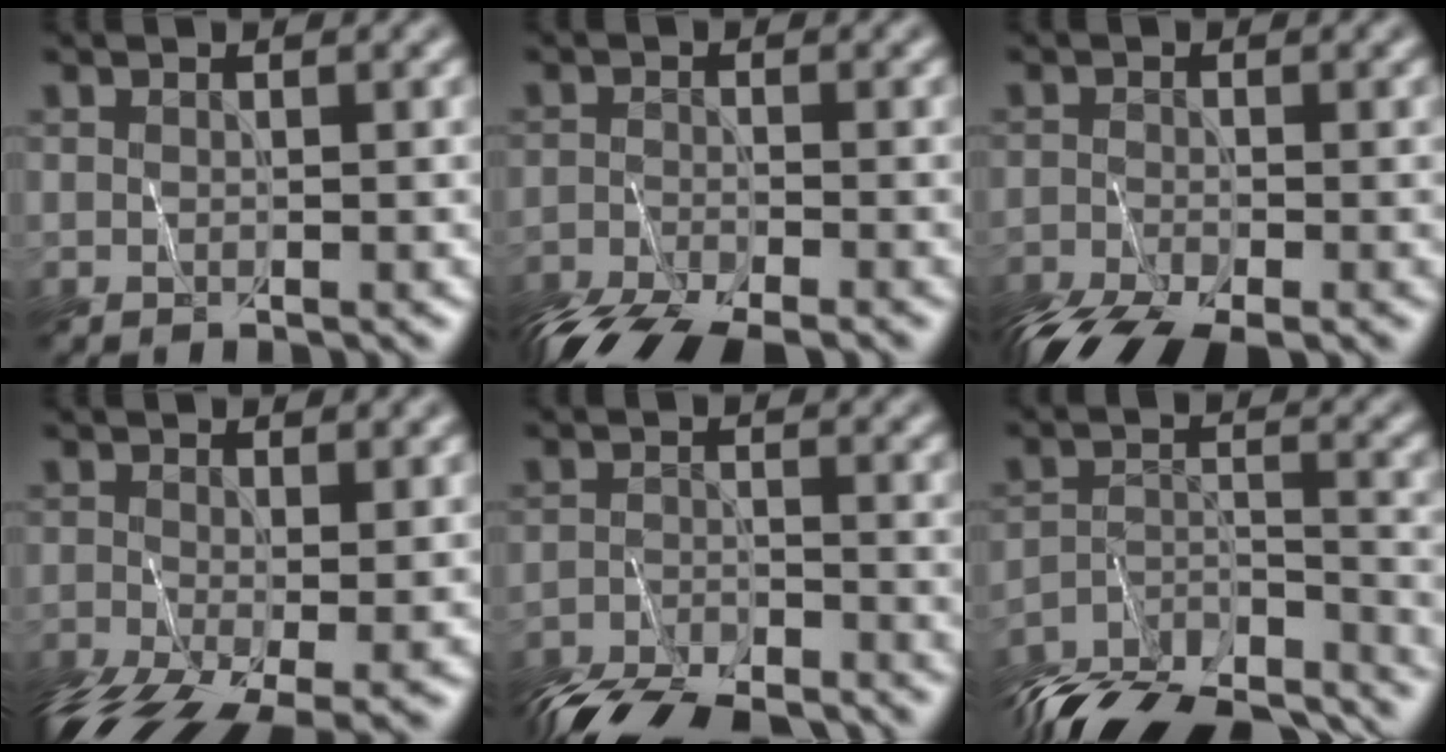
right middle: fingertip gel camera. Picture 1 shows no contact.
{"total": 6.9, "force": [-5.8, 1.8, 3.3], "torque": [-0.061, -0.034, -0.109]}
{"total": 6.7, "force": [-5.0, 2.3, 3.9], "torque": [-0.082, -0.026, -0.097]}
{"total": 7.5, "force": [-4.4, 2.9, 5.4], "torque": [-0.118, -0.035, -0.082]}
{"total": 7.5, "force": [-7.1, 1.3, 2.1], "torque": [-0.038, -0.026, -0.130]}
{"total": 16.7, "force": [-16.1, 3.3, 3.0], "torque": [-0.039, -0.008, -0.220]}